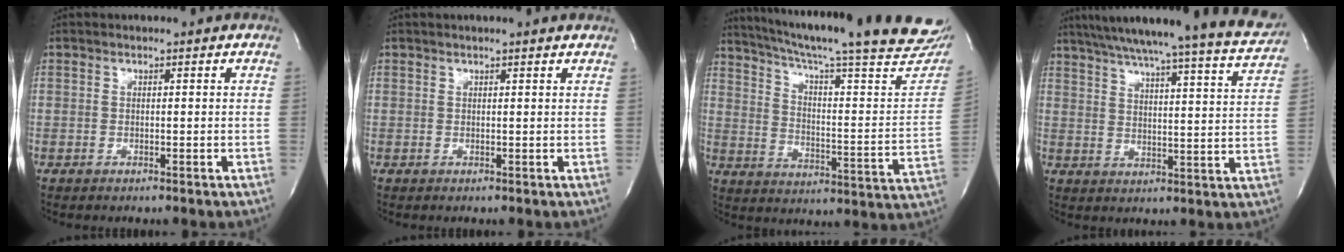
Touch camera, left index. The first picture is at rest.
{"total": 1.6, "force": [1.3, -0.2, 0.9], "torque": [-0.017, 0.007, 0.013]}
{"total": 31.6, "force": [26.5, 2.5, 17.0], "torque": [-0.235, -0.077, 0.337]}
{"total": 21.5, "force": [19.4, 0.1, 9.2], "torque": [-0.141, -0.050, 0.243]}